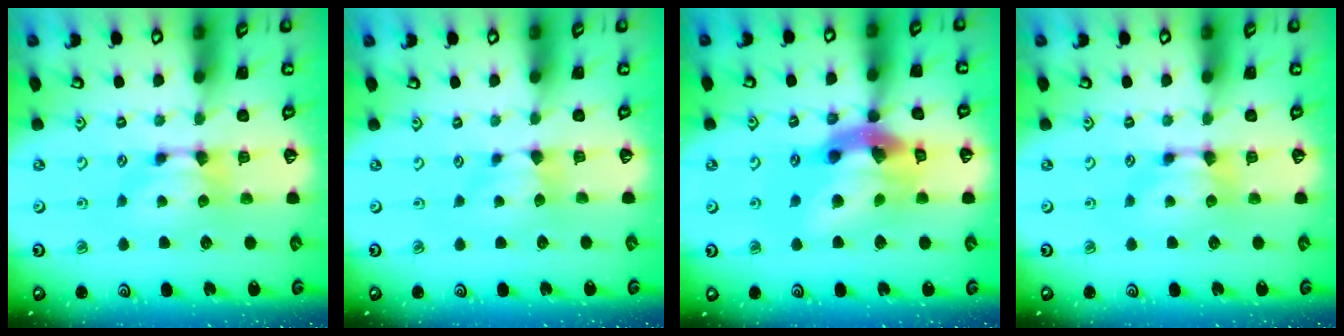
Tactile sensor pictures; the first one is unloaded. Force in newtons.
{"total": 0.9, "press": 0.8, "slide": 0.5}
{"total": 11.4, "press": 11.1, "slide": 2.5}
{"total": 0.0}